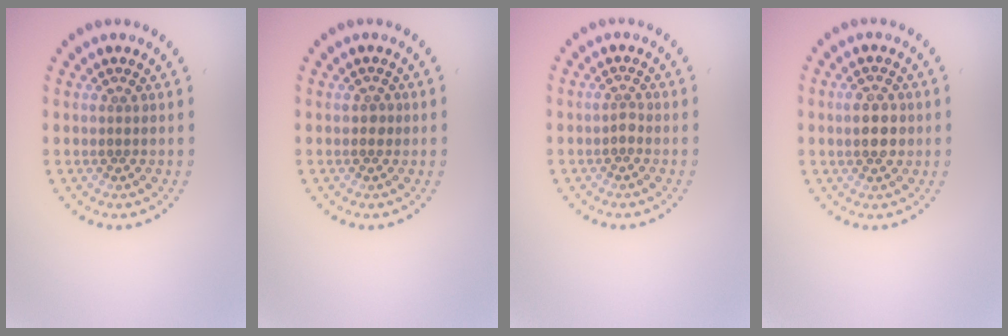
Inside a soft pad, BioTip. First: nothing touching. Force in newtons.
{"total": 0.9, "press": 0.8, "slide": 0.2}
{"total": 0.9, "press": 0.6, "slide": 0.6}
{"total": 2.8, "press": 2.8, "slide": 0.0}